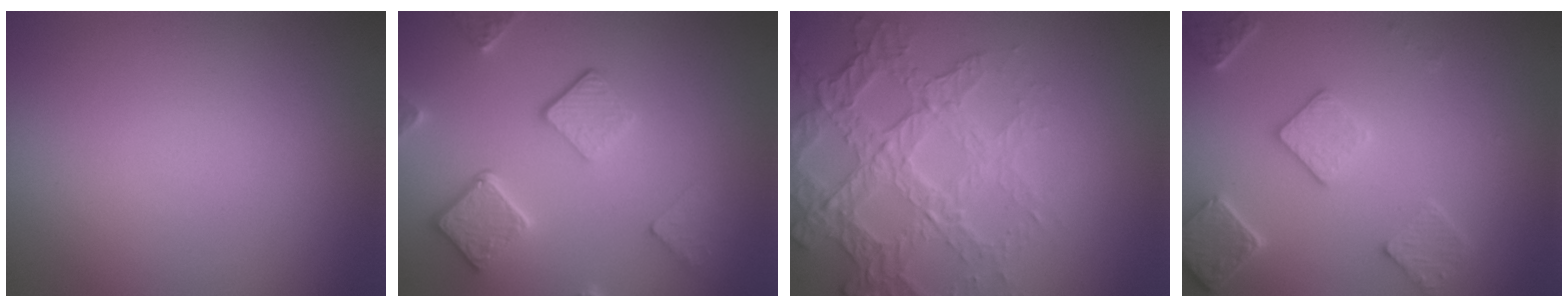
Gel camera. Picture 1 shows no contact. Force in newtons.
{"total": 5.0, "press": 3.9, "slide": 3.2}
{"total": 6.8, "press": 5.0, "slide": 4.7}
{"total": 4.1, "press": 3.5, "slide": 2.1}